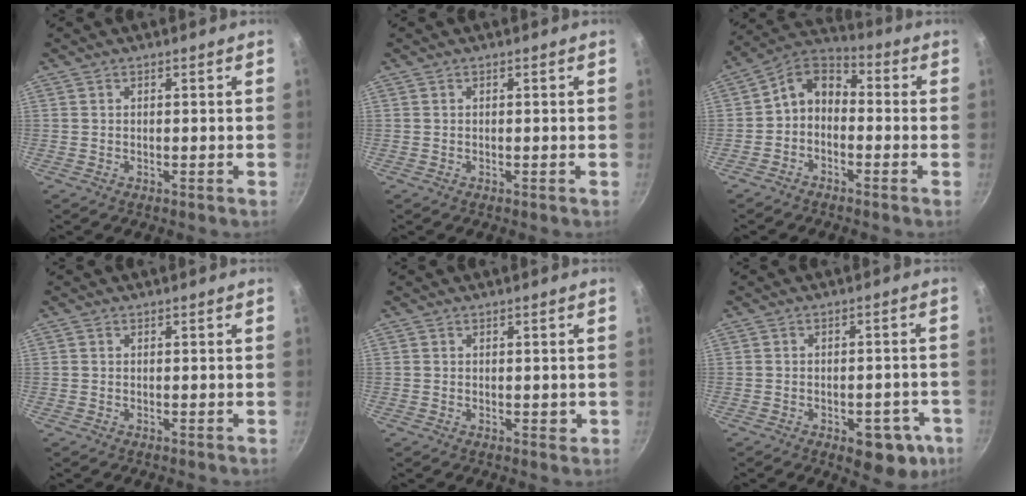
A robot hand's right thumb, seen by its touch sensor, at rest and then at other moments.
{"total": 0.0}
{"total": 7.7, "force": [-1.5, 5.5, 5.1], "torque": [-0.081, 0.046, -0.048]}
{"total": 0.0}
{"total": 1.5, "force": [0.0, 1.1, 0.9], "torque": [-0.009, -0.003, -0.001]}
{"total": 10.2, "force": [-4.3, 5.5, 7.4], "torque": [-0.049, 0.018, -0.048]}